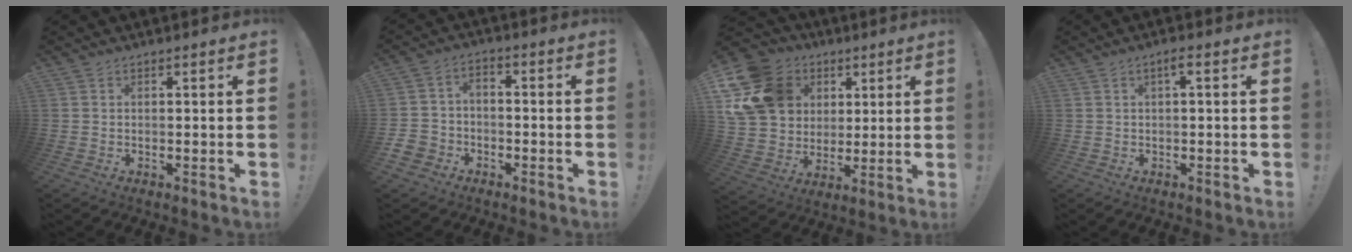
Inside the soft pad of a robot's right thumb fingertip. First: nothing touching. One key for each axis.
{"total": 5.6, "fx": -4.0, "fy": 3.6, "fz": 1.4, "tx": -0.028, "ty": 0.025, "tz": -0.077}
{"total": 20.4, "fx": 6.4, "fy": 16.8, "fz": 9.7, "tx": -0.173, "ty": -0.022, "tz": 0.144}
{"total": 1.8, "fx": 0.1, "fy": 0.0, "fz": 1.8, "tx": -0.029, "ty": 0.002, "tz": -0.003}